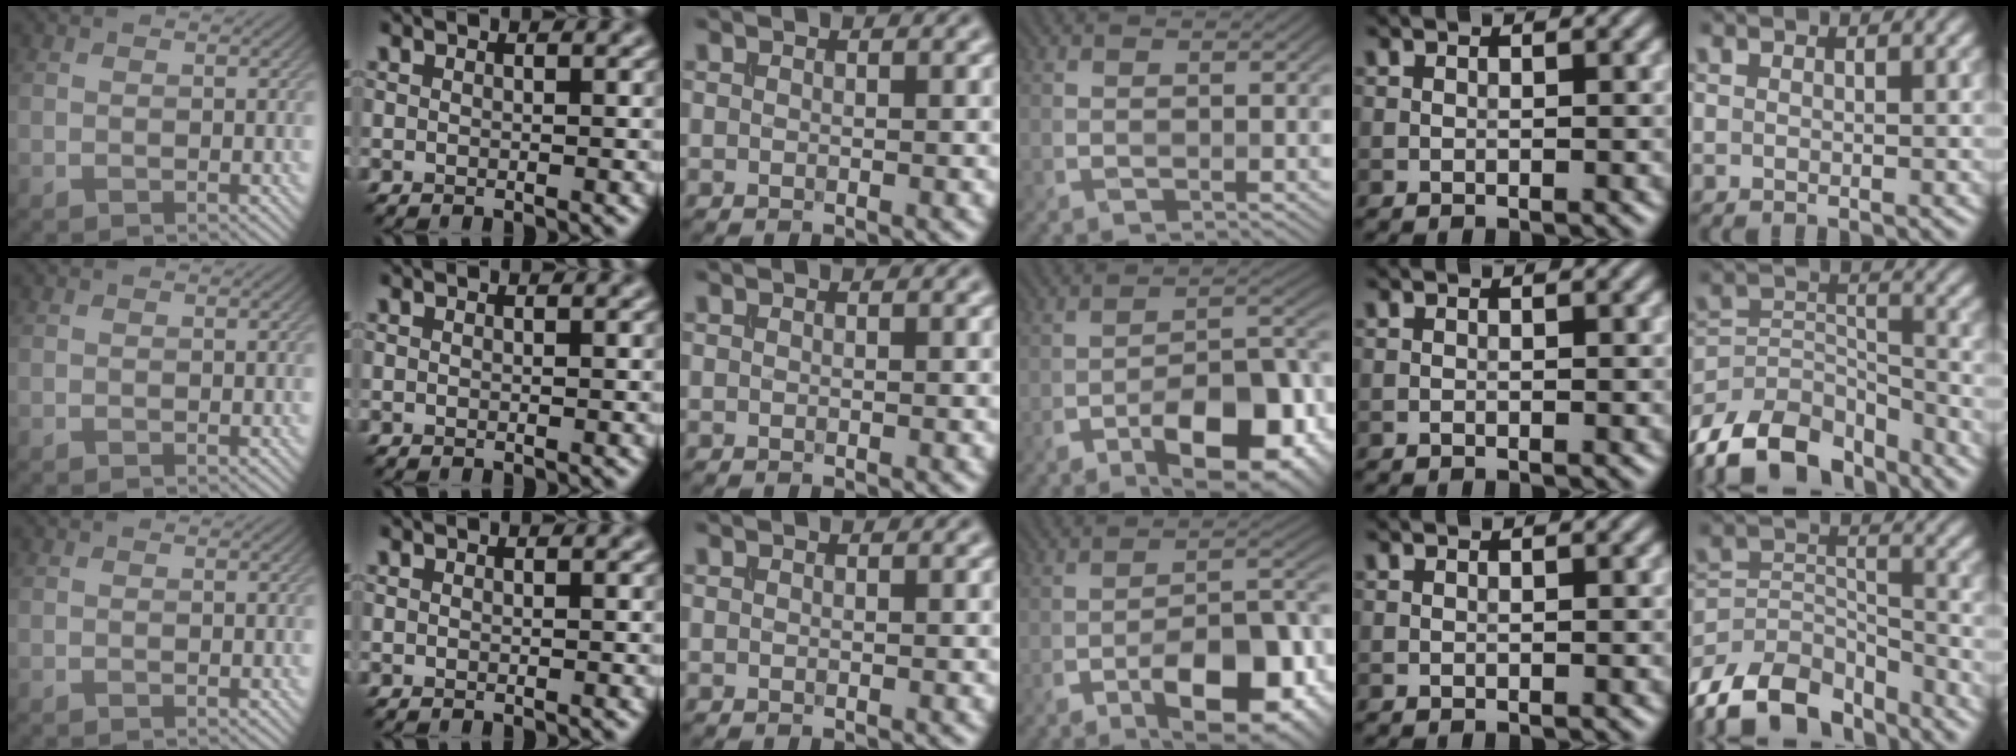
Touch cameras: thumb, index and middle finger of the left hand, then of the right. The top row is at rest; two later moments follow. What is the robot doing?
{"motion": "insert", "object": "file holder"}